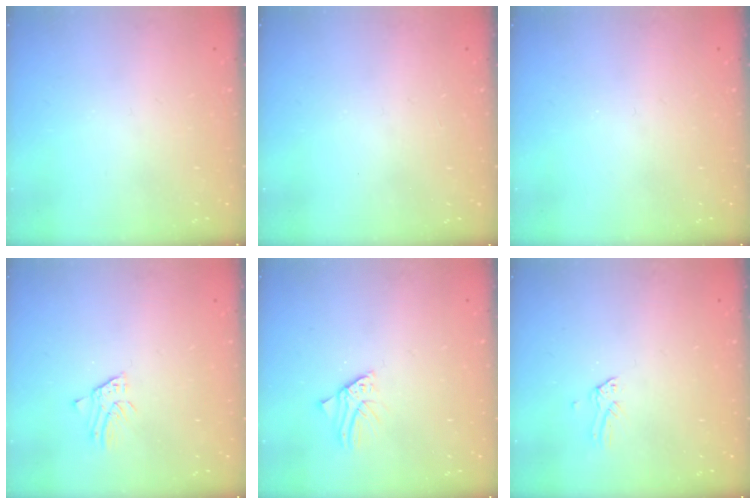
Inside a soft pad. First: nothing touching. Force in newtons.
{"total": 2.2, "press": 2.2, "slide": 0.2}
{"total": 0.0}
{"total": 1.3, "press": 1.3, "slide": 0.1}
{"total": 1.6, "press": 1.6, "slide": 0.2}
{"total": 0.0}